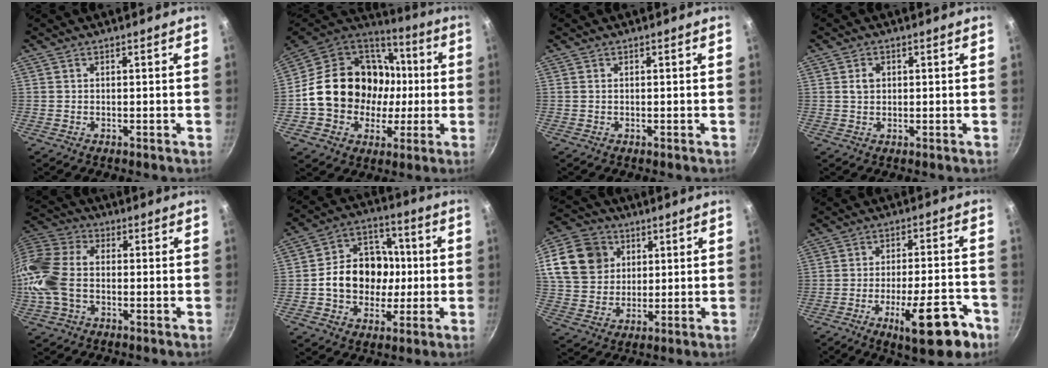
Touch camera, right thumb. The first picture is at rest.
{"total": 24.2, "force": [0.3, 20.0, 13.6], "torque": [-0.222, 0.047, 0.017]}
{"total": 0.0}
{"total": 2.5, "force": [0.5, 1.9, 1.4], "torque": [-0.017, 0.001, 0.010]}
{"total": 14.4, "force": [-2.0, 9.7, 10.5], "torque": [-0.208, 0.026, -0.056]}
{"total": 15.7, "force": [-0.8, 12.8, 9.0], "torque": [-0.109, 0.030, -0.023]}
{"total": 16.5, "force": [5.6, 13.5, 7.8], "torque": [-0.145, 0.006, 0.101]}
{"total": 15.0, "force": [-7.4, 5.0, 12.1], "torque": [-0.143, 0.040, -0.102]}